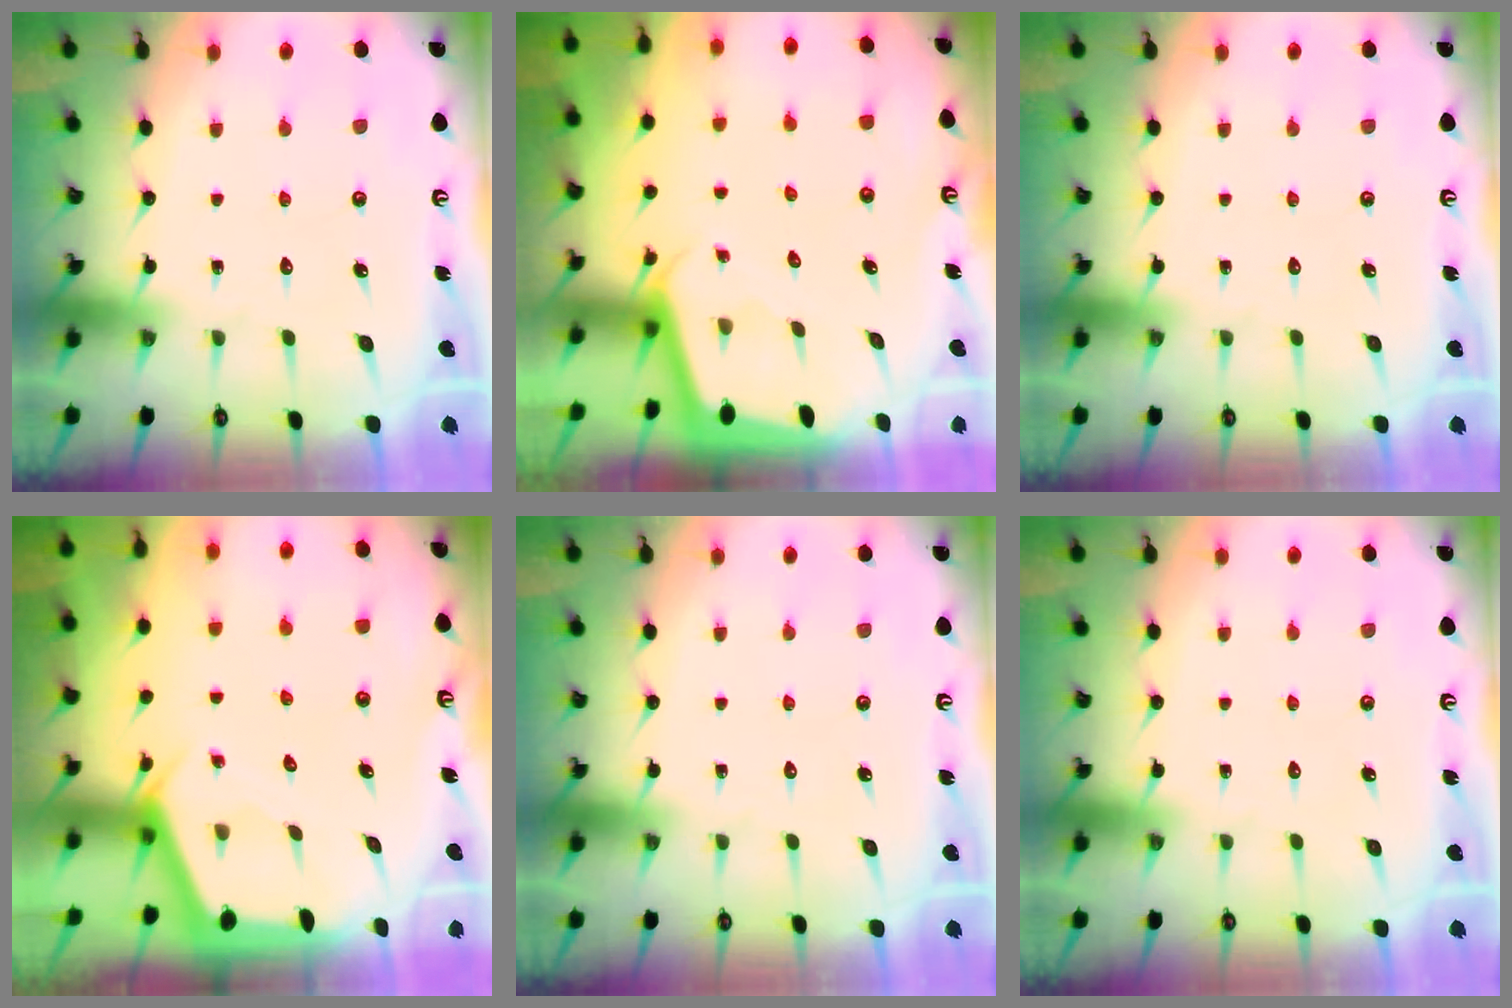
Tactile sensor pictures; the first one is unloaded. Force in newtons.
{"total": 1.8, "press": 1.8, "slide": 0.1}
{"total": 0.0}
{"total": 2.4, "press": 2.4, "slide": 0.3}
{"total": 0.0}
{"total": 0.0}